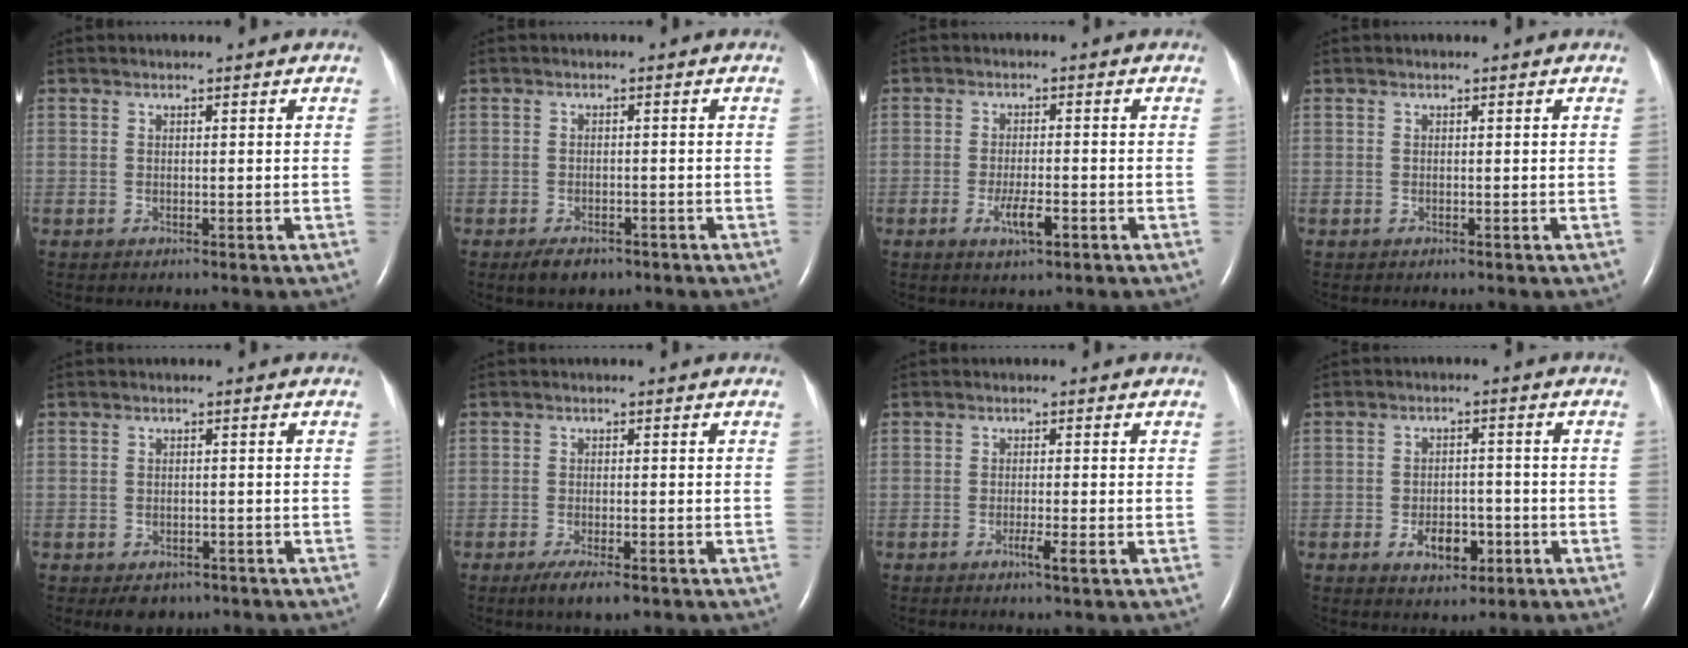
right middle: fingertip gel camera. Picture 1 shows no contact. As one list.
[{"total": 3.5, "force": [-2.4, 1.8, 1.8], "torque": [-0.034, -0.003, -0.030]}, {"total": 3.9, "force": [-1.7, 0.8, 3.4], "torque": [-0.066, -0.003, -0.029]}, {"total": 0.0}, {"total": 3.2, "force": [-2.2, 2.0, 1.1], "torque": [-0.013, 0.001, -0.022]}, {"total": 4.2, "force": [-2.7, 0.9, 3.1], "torque": [-0.056, -0.009, -0.041]}, {"total": 2.0, "force": [-1.0, -0.2, 1.8], "torque": [-0.031, -0.004, -0.017]}, {"total": 5.3, "force": [-2.2, 3.0, 3.7], "torque": [-0.058, 0.003, -0.029]}]